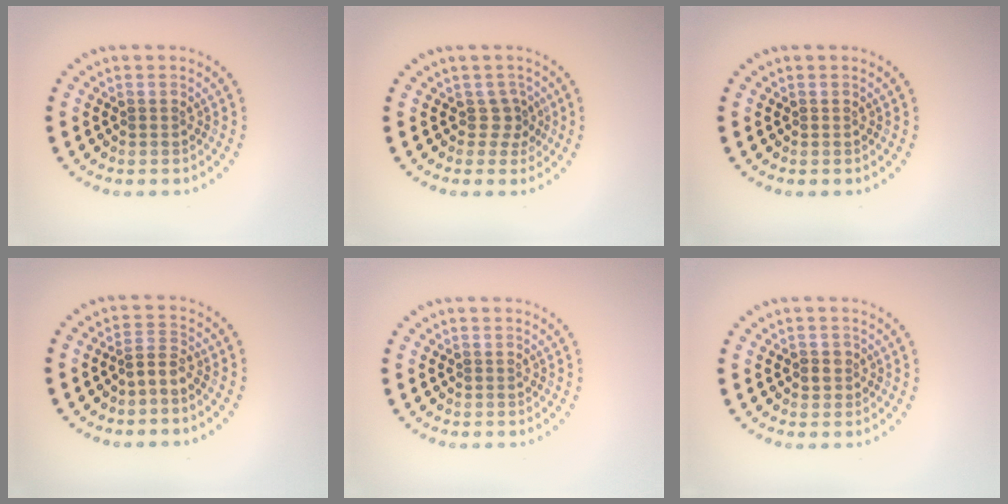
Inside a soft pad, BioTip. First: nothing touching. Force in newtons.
{"total": 1.8, "press": 1.1, "slide": 1.4}
{"total": 0.0}
{"total": 1.7, "press": 1.1, "slide": 1.3}
{"total": 0.0}
{"total": 1.4, "press": 1.2, "slide": 0.7}